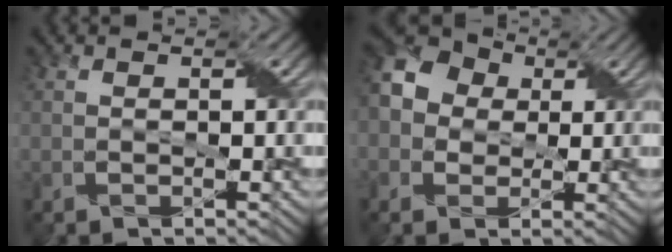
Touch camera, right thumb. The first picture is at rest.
{"total": 9.6, "force": [1.2, 8.4, 4.5], "torque": [-0.137, 0.029, -0.004]}